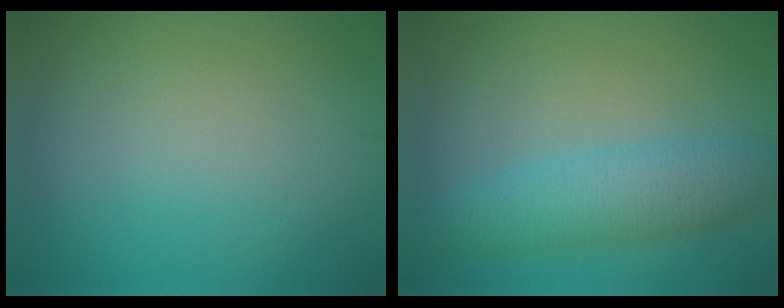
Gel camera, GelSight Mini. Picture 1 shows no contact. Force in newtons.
{"total": 4.4, "press": 4.4, "slide": 0.1}